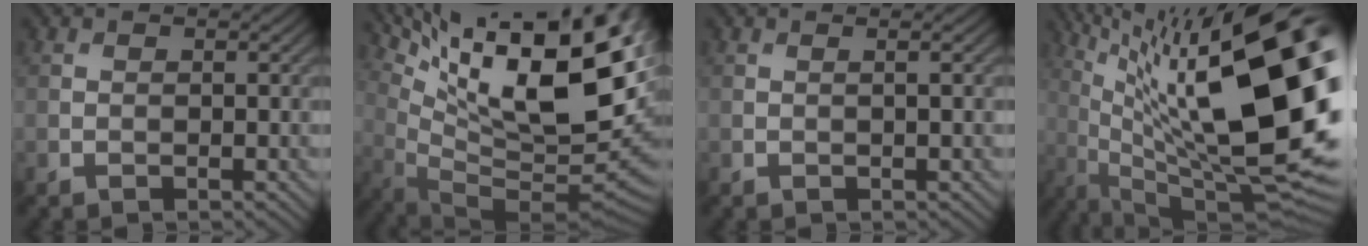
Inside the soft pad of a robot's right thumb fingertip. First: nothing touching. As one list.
[{"total": 20.7, "force": [9.0, 7.0, 17.3], "torque": [-0.247, 0.027, 0.156]}, {"total": 1.2, "force": [0.2, 0.2, 1.2], "torque": [-0.016, 0.007, -0.001]}, {"total": 23.7, "force": [5.0, 7.6, 21.9], "torque": [-0.317, 0.032, 0.080]}]